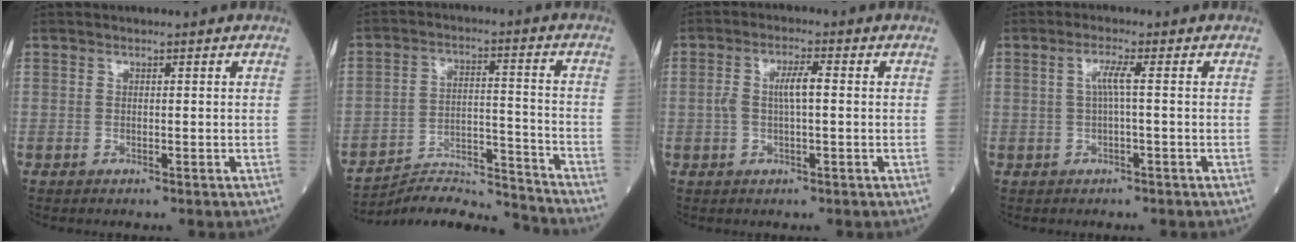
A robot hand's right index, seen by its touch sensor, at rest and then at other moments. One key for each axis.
{"total": 12.6, "fx": -12.5, "fy": -1.6, "fz": 0.6, "tx": -0.011, "ty": 0.019, "tz": -0.215}
{"total": 4.1, "fx": 0.2, "fy": 0.9, "fz": 4.0, "tx": -0.083, "ty": 0.013, "tz": 0.004}
{"total": 2.4, "fx": 0.1, "fy": -0.3, "fz": 2.4, "tx": -0.049, "ty": 0.006, "tz": 0.003}